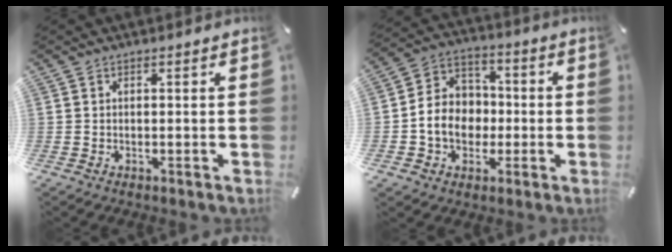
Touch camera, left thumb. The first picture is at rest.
{"total": 10.0, "force": [-2.1, 8.8, 4.2], "torque": [-0.097, 0.024, -0.035]}